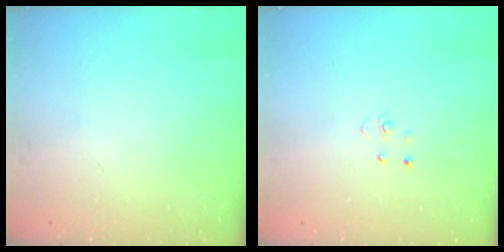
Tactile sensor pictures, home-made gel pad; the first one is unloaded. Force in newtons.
{"total": 2.8, "press": 2.8, "slide": 0.3}